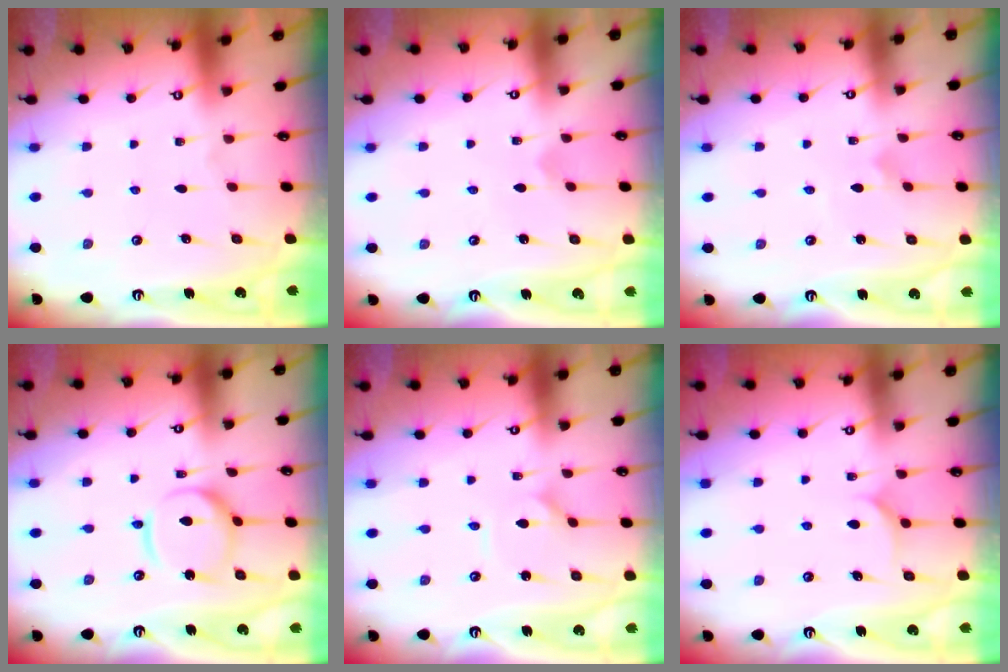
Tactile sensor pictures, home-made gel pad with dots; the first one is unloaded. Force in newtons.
{"total": 1.7, "press": 1.6, "slide": 0.1}
{"total": 1.9, "press": 1.9, "slide": 0.1}
{"total": 10.7, "press": 10.7, "slide": 1.1}
{"total": 1.1, "press": 1.1, "slide": 0.0}
{"total": 6.7, "press": 6.7, "slide": 0.4}